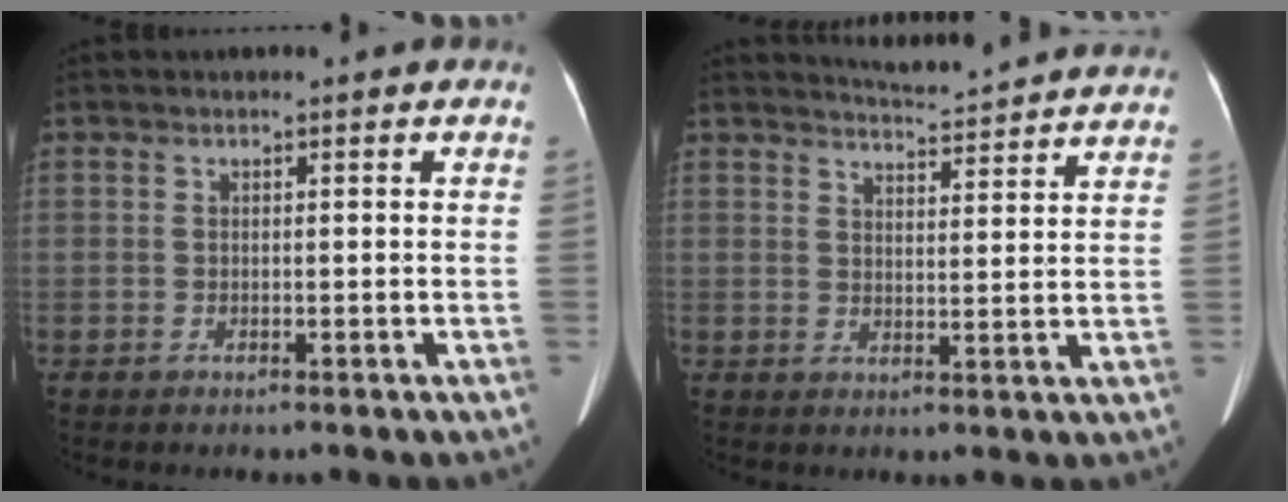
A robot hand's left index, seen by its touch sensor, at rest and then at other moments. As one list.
[{"total": 11.3, "force": [11.1, 0.3, 2.3], "torque": [-0.035, -0.004, 0.130]}]